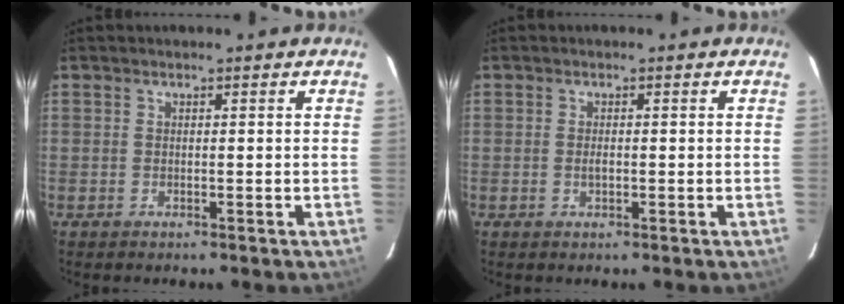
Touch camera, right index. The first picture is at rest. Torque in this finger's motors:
{"motor_torque": [-0.02, 0.03, 0.01, 0.02]}